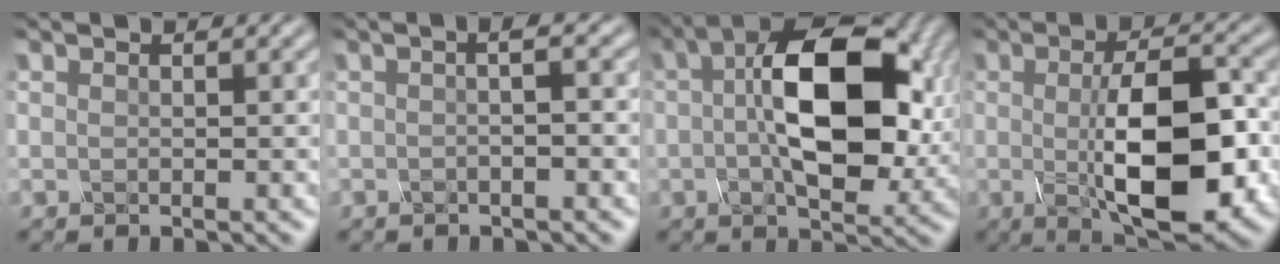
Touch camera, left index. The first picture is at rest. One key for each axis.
{"total": 2.8, "fx": 0.1, "fy": 0.8, "fz": 2.6, "tx": -0.023, "ty": 0.004, "tz": -0.015}
{"total": 11.8, "fx": 1.4, "fy": 5.6, "fz": 10.2, "tx": -0.159, "ty": 0.016, "tz": 0.017}
{"total": 11.0, "fx": -0.9, "fy": 3.9, "fz": 10.3, "tx": -0.161, "ty": -0.004, "tz": -0.011}